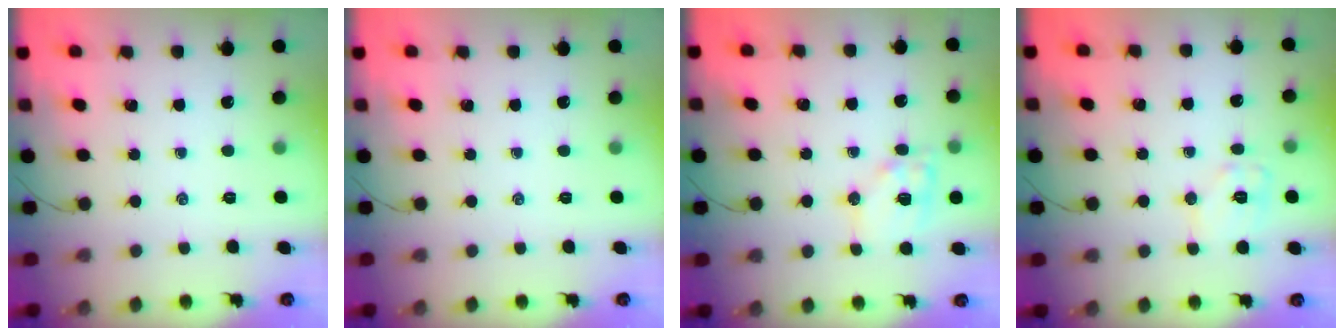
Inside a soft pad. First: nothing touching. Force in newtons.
{"total": 0.0}
{"total": 11.3, "press": 11.2, "slide": 1.7}
{"total": 8.7, "press": 8.6, "slide": 0.5}